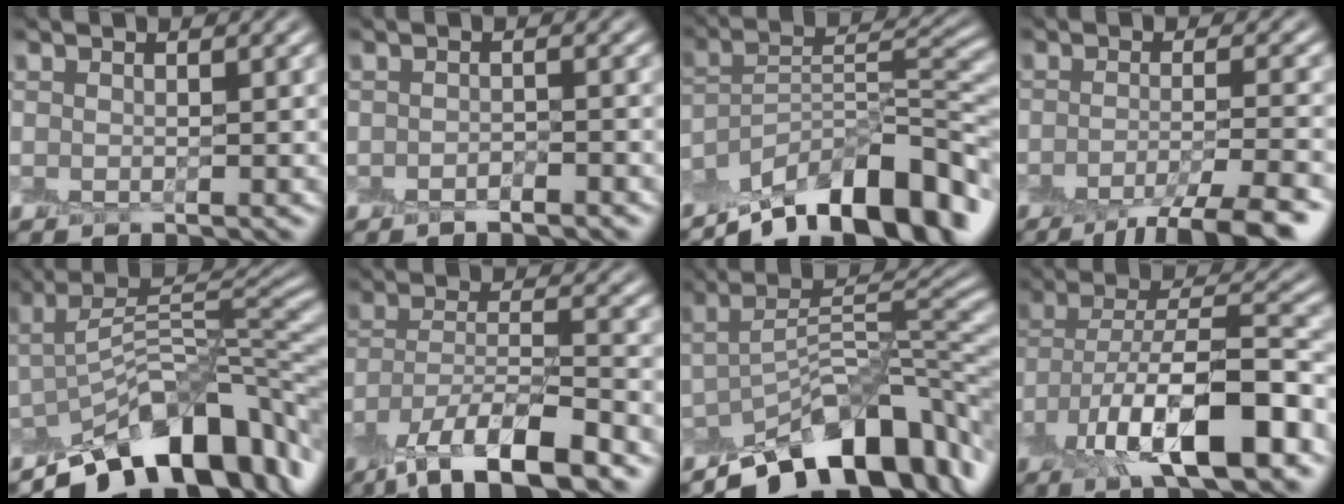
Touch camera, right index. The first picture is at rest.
{"total": 1.0, "force": [-0.8, 0.2, 0.6], "torque": [-0.009, 0.001, -0.014]}
{"total": 12.9, "force": [-9.3, 3.9, 8.2], "torque": [-0.122, 0.019, -0.162]}
{"total": 6.9, "force": [-4.5, 1.4, 5.0], "torque": [-0.066, -0.002, -0.072]}
{"total": 10.4, "force": [-4.9, 4.4, 8.0], "torque": [-0.104, 0.007, -0.085]}
{"total": 9.8, "force": [-6.7, 2.8, 6.6], "torque": [-0.113, -0.002, -0.128]}
{"total": 9.6, "force": [-5.3, 3.8, 7.1], "torque": [-0.089, 0.006, -0.095]}
{"total": 11.1, "force": [-4.7, 4.2, 9.1], "torque": [-0.151, 0.005, -0.084]}